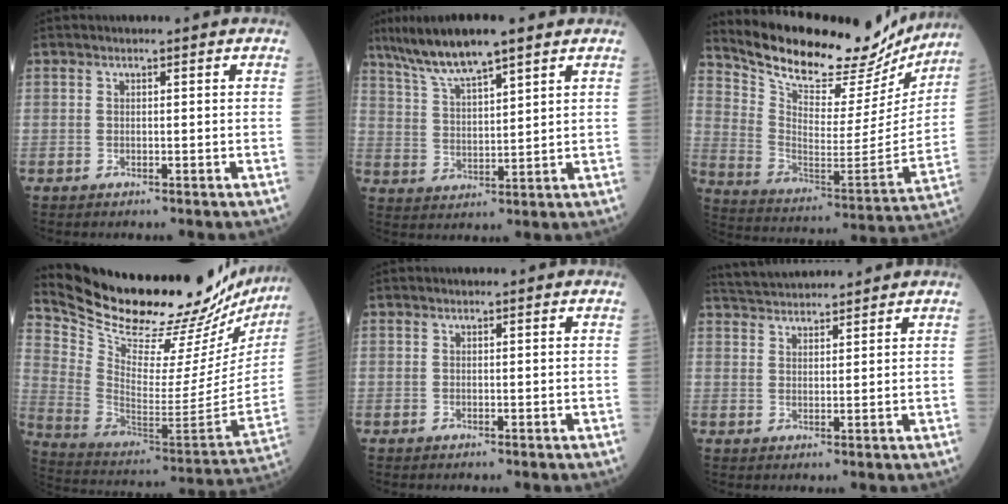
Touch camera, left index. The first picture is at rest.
{"total": 10.3, "force": [8.1, 1.2, 6.3], "torque": [-0.118, 0.017, 0.152]}
{"total": 23.8, "force": [21.7, 6.3, 7.5], "torque": [-0.125, -0.043, 0.312]}
{"total": 32.3, "force": [29.4, 3.6, 12.9], "torque": [-0.218, -0.122, 0.409]}
{"total": 0.0}
{"total": 8.1, "force": [7.9, 0.9, 1.8], "torque": [-0.034, 0.034, 0.132]}